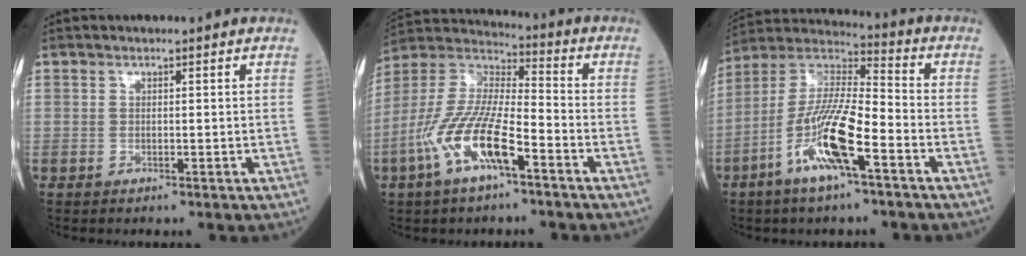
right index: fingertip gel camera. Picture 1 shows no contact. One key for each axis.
{"total": 13.8, "fx": -6.1, "fy": 3.6, "fz": 11.8, "tx": -0.256, "ty": 0.001, "tz": -0.119}
{"total": 14.1, "fx": -6.0, "fy": 2.3, "fz": 12.6, "tx": -0.253, "ty": -0.003, "tz": -0.116}